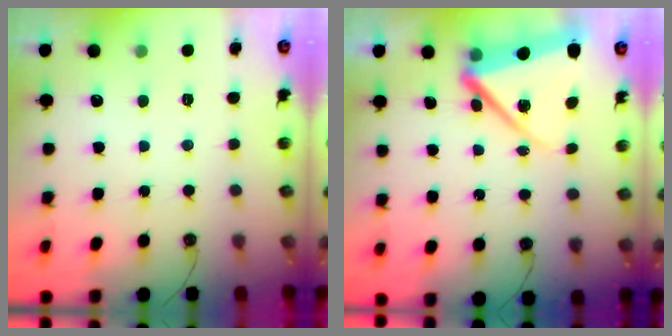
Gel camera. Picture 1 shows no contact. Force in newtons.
{"total": 11.1, "press": 11.0, "slide": 1.5}